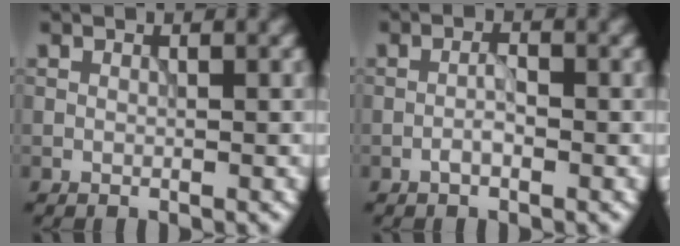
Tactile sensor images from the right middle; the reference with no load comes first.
{"total": 1.5, "force": [-0.8, 0.4, 1.2], "torque": [-0.023, 0.003, -0.020]}